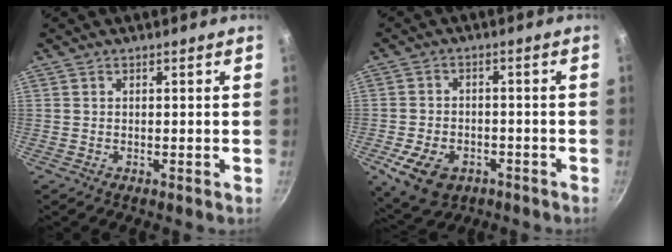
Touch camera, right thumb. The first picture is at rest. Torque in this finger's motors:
{"motor_torque": [0.12, 0.52, 0.78, -0.21, 0.05]}